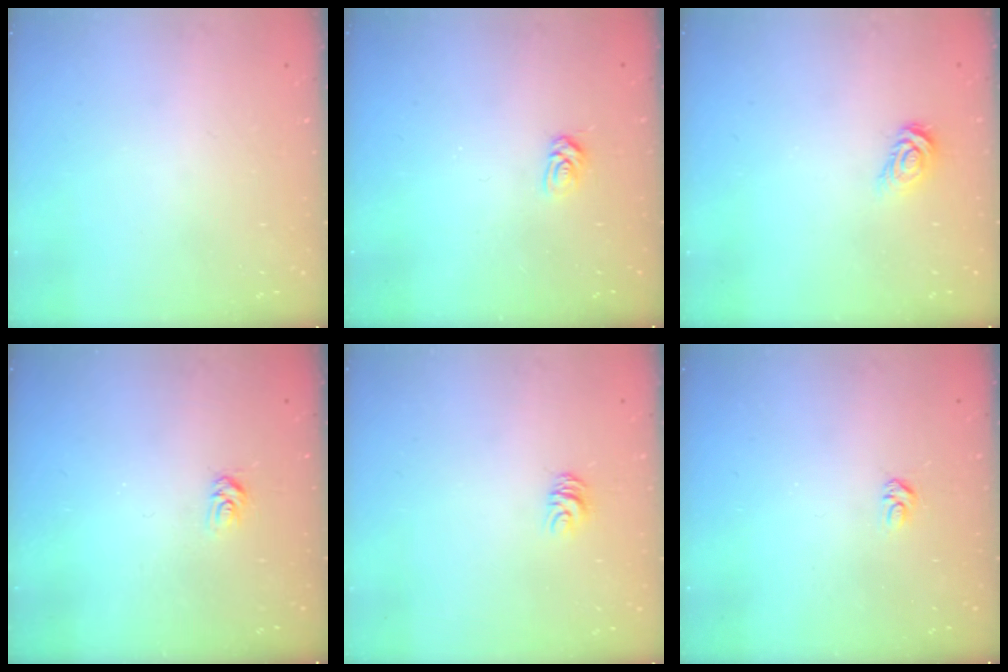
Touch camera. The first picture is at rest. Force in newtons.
{"total": 4.2, "press": 4.2, "slide": 0.5}
{"total": 4.1, "press": 4.1, "slide": 0.3}
{"total": 4.3, "press": 4.2, "slide": 0.5}
{"total": 5.3, "press": 5.3, "slide": 0.4}
{"total": 3.6, "press": 3.5, "slide": 0.5}